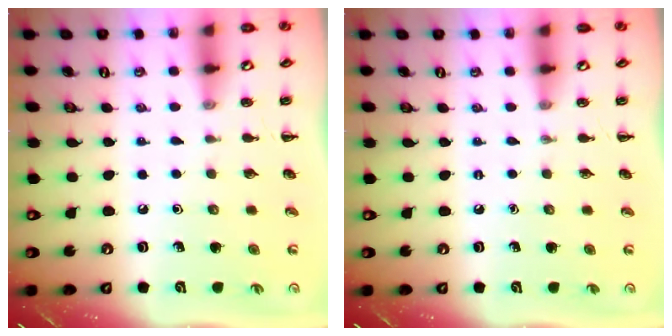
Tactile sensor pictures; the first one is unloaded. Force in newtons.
{"total": 0.0}